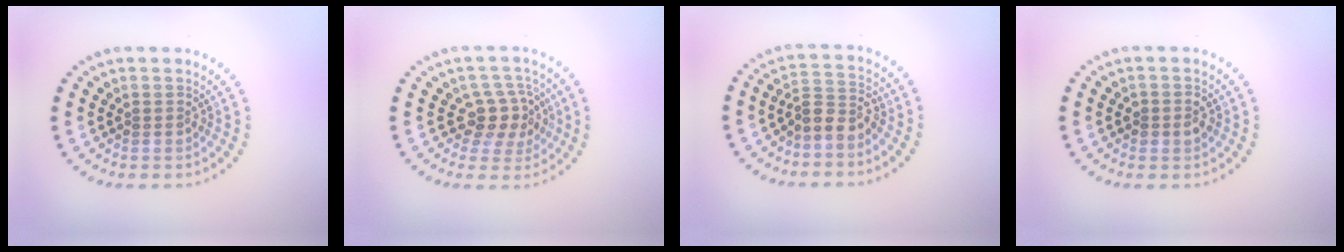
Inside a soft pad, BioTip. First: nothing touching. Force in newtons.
{"total": 3.4, "press": 3.0, "slide": 1.5}
{"total": 2.8, "press": 2.4, "slide": 1.3}
{"total": 1.4, "press": 1.3, "slide": 0.3}